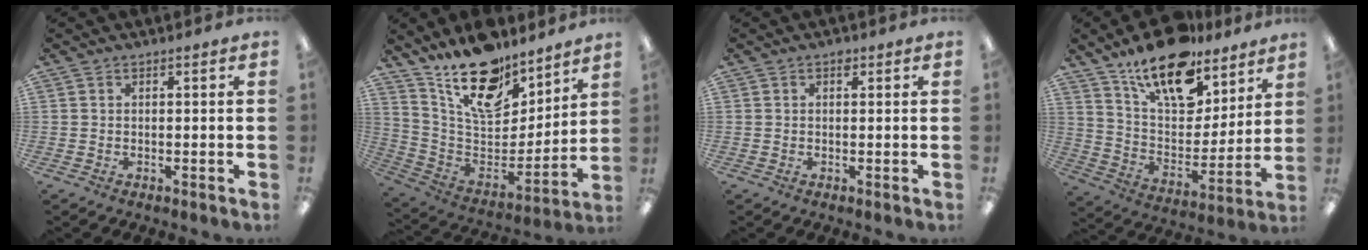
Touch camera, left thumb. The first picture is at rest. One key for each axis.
{"total": 19.8, "fx": 14.5, "fy": 9.5, "fz": 9.5, "tx": -0.163, "ty": -0.105, "tz": 0.260}
{"total": 1.0, "fx": 0.6, "fy": 0.7, "fz": 0.5, "tx": -0.003, "ty": -0.002, "tz": 0.009}
{"total": 17.8, "fx": 13.6, "fy": 7.7, "fz": 8.5, "tx": -0.154, "ty": -0.086, "tz": 0.241}